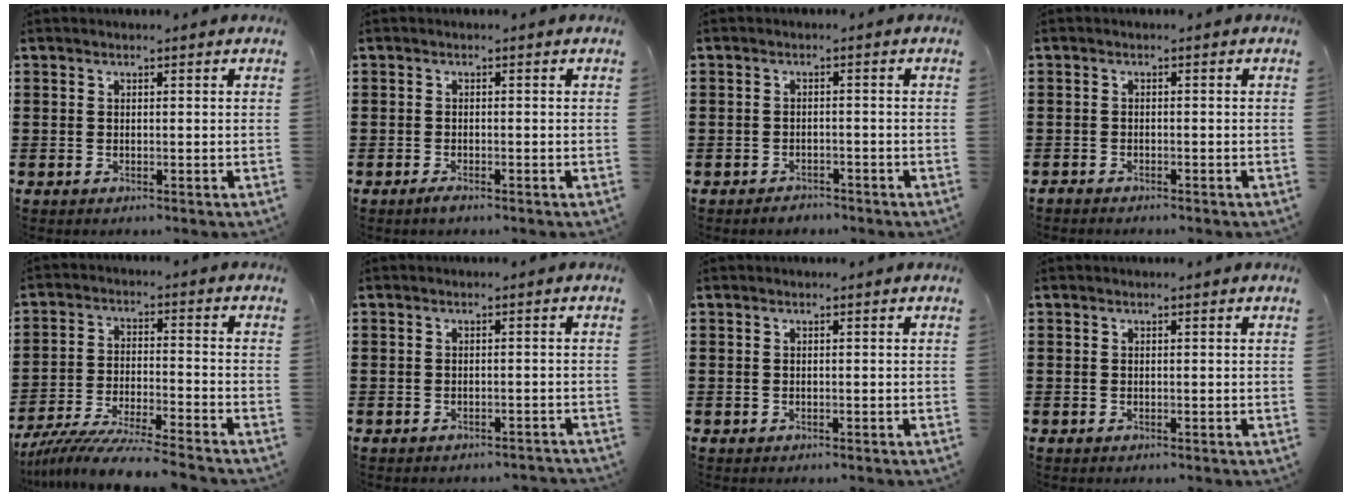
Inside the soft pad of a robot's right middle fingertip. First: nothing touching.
{"total": 1.0, "force": [-0.7, 0.3, 0.7], "torque": [-0.014, -0.003, -0.014]}
{"total": 1.6, "force": [-1.6, 0.4, -0.2], "torque": [-0.003, 0.002, -0.036]}
{"total": 1.1, "force": [-1.1, 0.1, 0.0], "torque": [-0.004, 0.001, -0.024]}
{"total": 7.9, "force": [-7.5, -0.3, 2.3], "torque": [-0.045, -0.005, -0.145]}
{"total": 1.1, "force": [-1.1, 0.1, 0.0], "torque": [-0.005, -0.001, -0.023]}
{"total": 0.0}
{"total": 0.0}